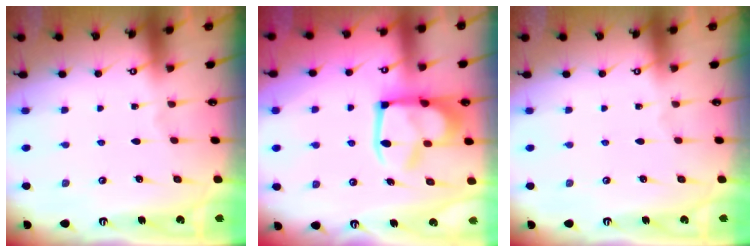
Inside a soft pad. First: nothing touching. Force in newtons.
{"total": 9.3, "press": 9.2, "slide": 1.4}
{"total": 0.0}